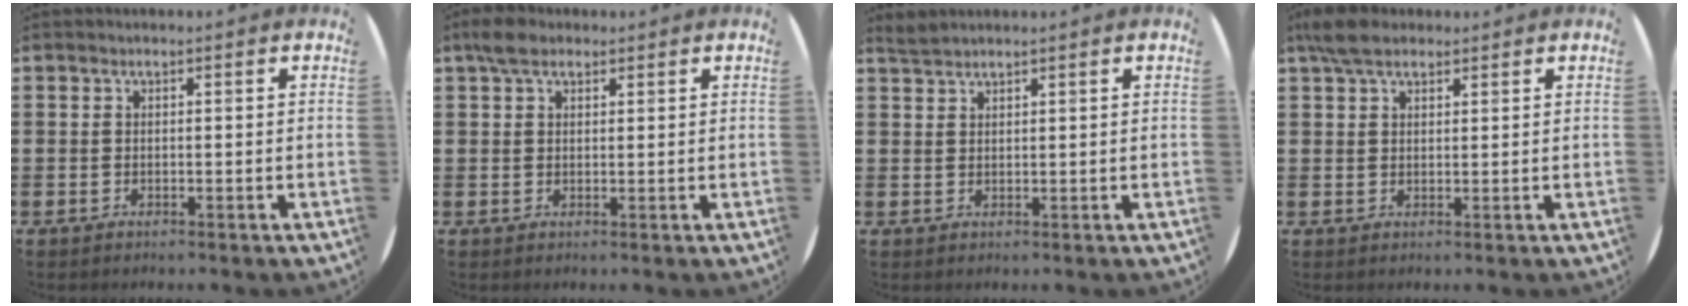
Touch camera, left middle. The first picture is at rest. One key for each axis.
{"total": 2.9, "fx": 2.2, "fy": 1.4, "fz": 1.3, "tx": -0.020, "ty": 0.006, "tz": 0.039}
{"total": 1.6, "fx": 1.6, "fy": 0.0, "fz": 0.1, "tx": -0.003, "ty": 0.003, "tz": 0.031}
{"total": 4.3, "fx": 3.4, "fy": 1.7, "fz": 1.9, "tx": -0.045, "ty": 0.004, "tz": 0.065}